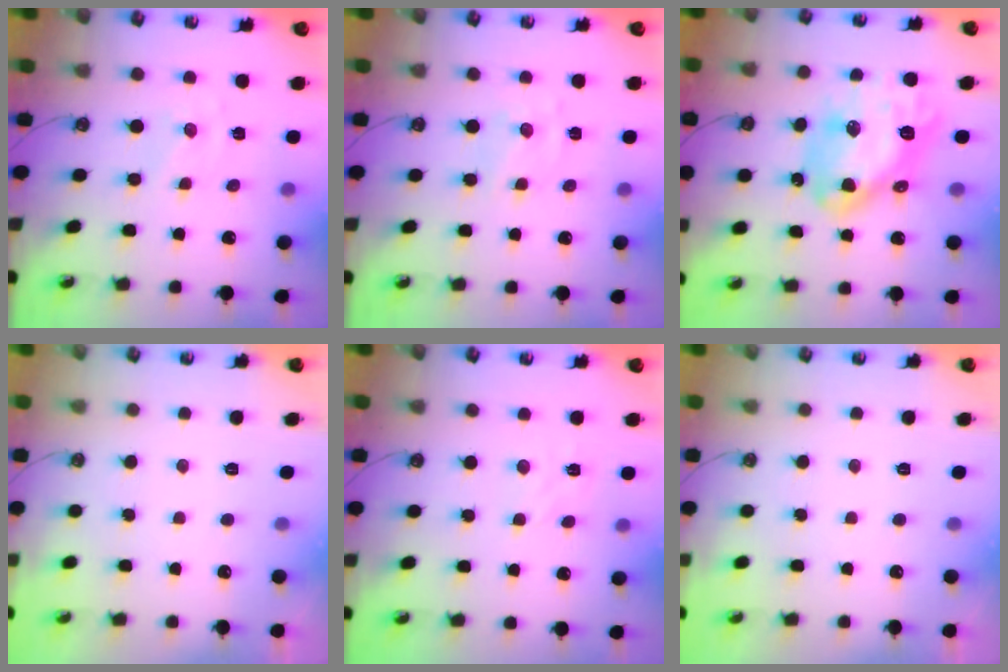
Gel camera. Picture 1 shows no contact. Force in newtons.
{"total": 0.8, "press": 0.8, "slide": 0.1}
{"total": 18.4, "press": 18.3, "slide": 1.9}
{"total": 0.0}
{"total": 2.8, "press": 2.7, "slide": 0.5}
{"total": 0.0}